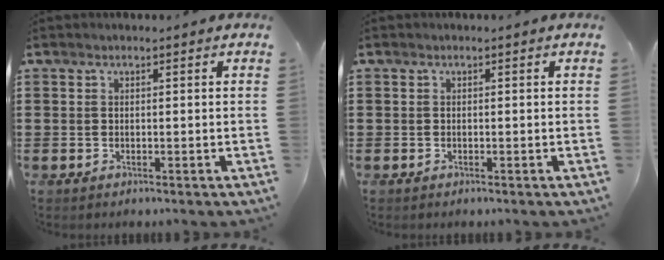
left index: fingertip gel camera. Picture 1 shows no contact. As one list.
[{"total": 0.0}]